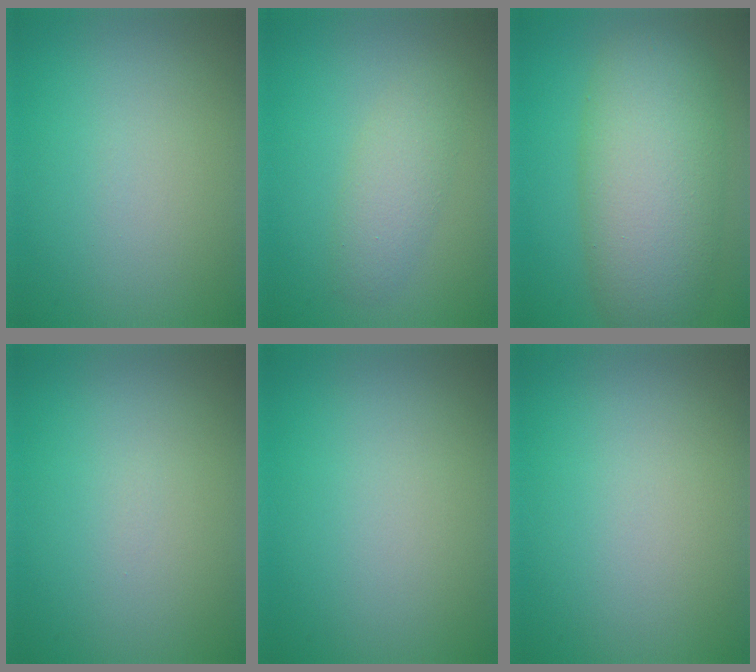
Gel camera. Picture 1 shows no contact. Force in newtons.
{"total": 3.7, "press": 3.7, "slide": 0.1}
{"total": 9.6, "press": 9.6, "slide": 0.5}
{"total": 0.0}
{"total": 0.0}
{"total": 0.0}